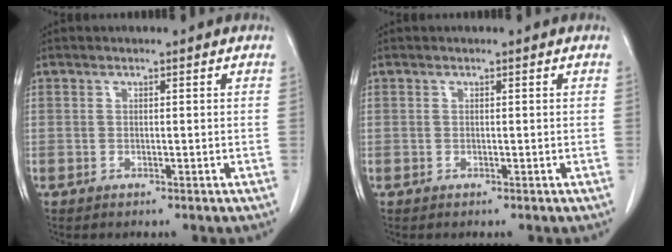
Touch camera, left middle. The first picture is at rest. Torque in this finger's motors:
{"motor_torque": [-0.02, 0.03, -0.03, 0.00]}